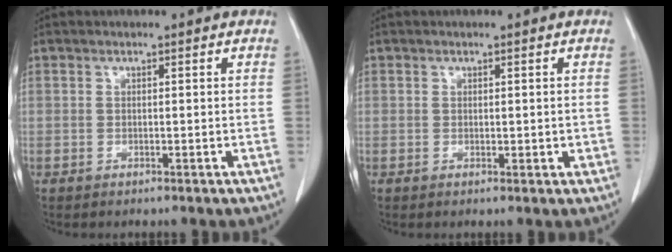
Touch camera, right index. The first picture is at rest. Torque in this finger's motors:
{"motor_torque": [-0.40, 0.67, 0.02, 0.00]}